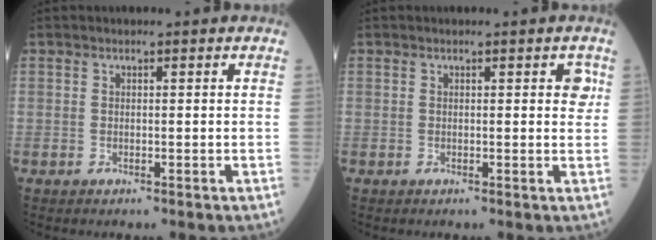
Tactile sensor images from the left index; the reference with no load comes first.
{"total": 2.2, "force": [0.9, 0.7, 1.9], "torque": [-0.015, 0.002, 0.004]}